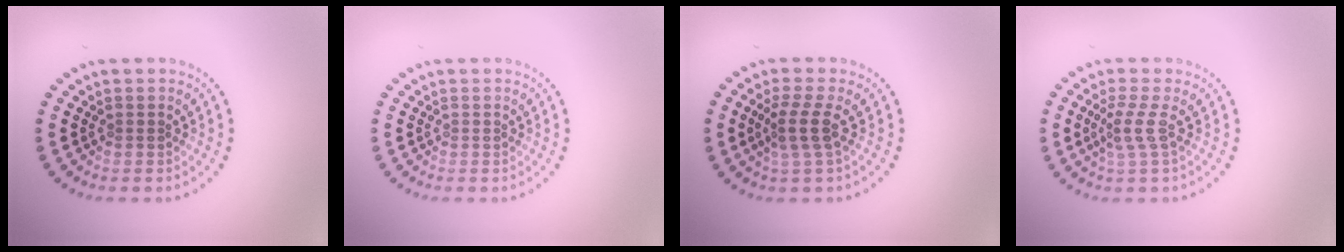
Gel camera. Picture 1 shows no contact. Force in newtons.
{"total": 0.0}
{"total": 2.5, "press": 1.9, "slide": 1.7}
{"total": 2.1, "press": 1.4, "slide": 1.6}